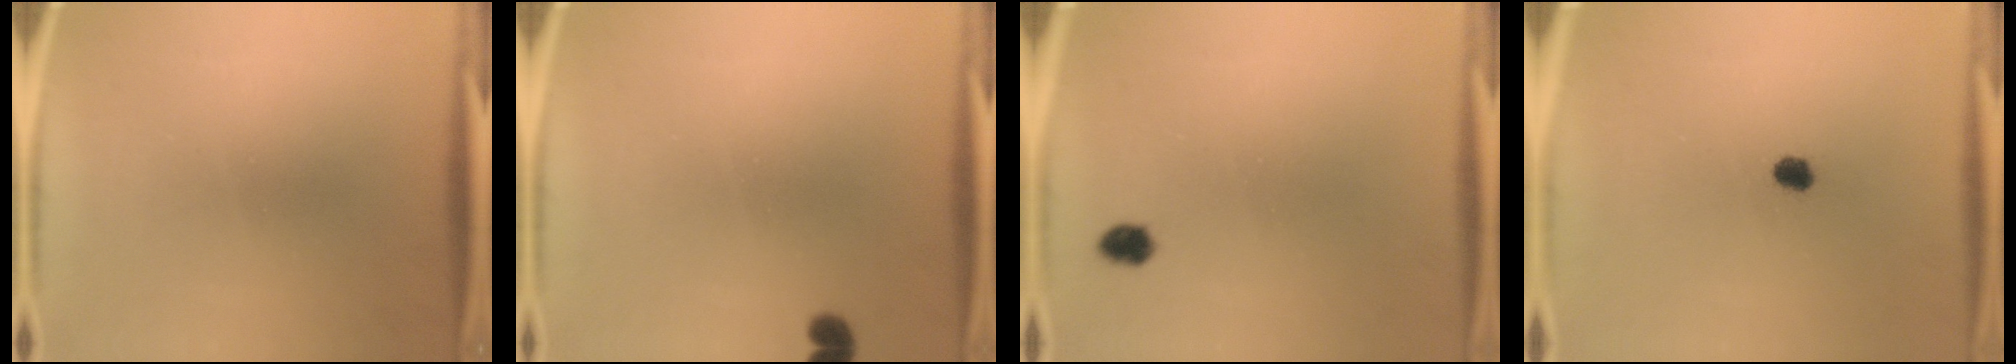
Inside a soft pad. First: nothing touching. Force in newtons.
{"total": 1.7}
{"total": 2.1}
{"total": 2.1}